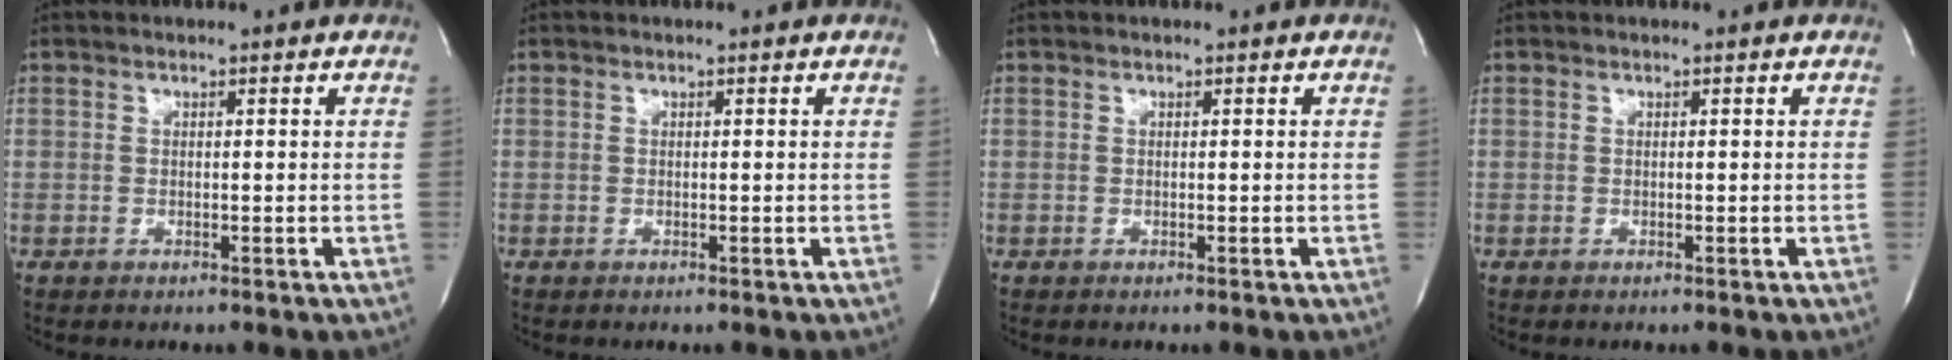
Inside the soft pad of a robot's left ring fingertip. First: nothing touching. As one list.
[{"total": 0.0}, {"total": 0.0}, {"total": 0.0}]